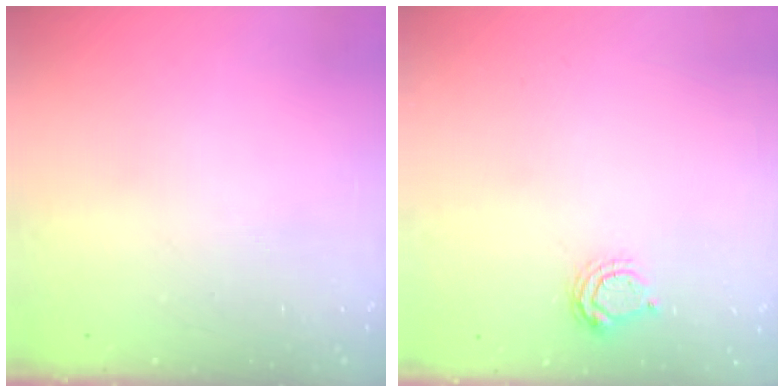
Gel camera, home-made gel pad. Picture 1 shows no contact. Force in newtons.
{"total": 4.7, "press": 4.7, "slide": 0.5}